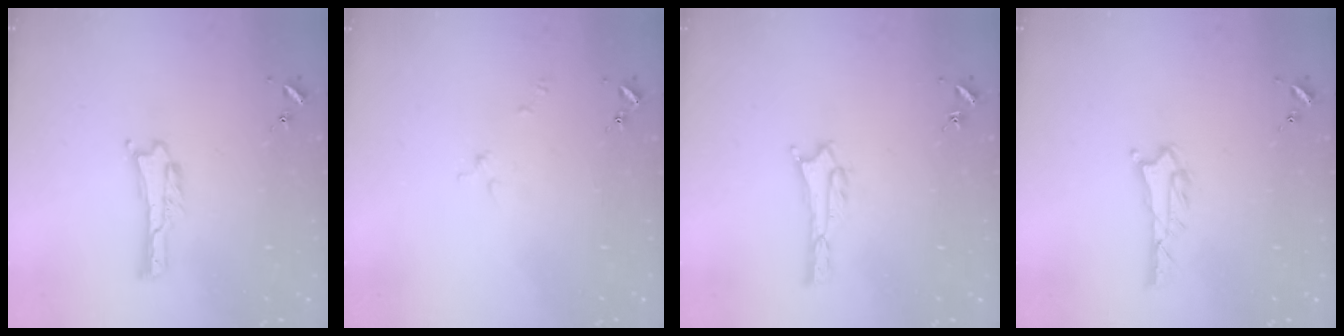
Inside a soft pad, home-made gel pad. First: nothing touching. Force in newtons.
{"total": 1.7, "press": 1.7, "slide": 0.3}
{"total": 1.6, "press": 1.6, "slide": 0.2}
{"total": 0.7, "press": 0.7, "slide": 0.1}